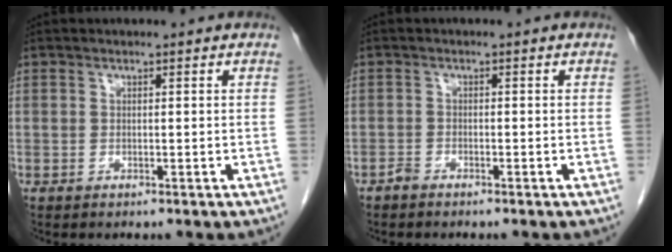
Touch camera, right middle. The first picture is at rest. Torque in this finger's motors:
{"motor_torque": [-0.30, -0.14, 0.00, -0.01]}